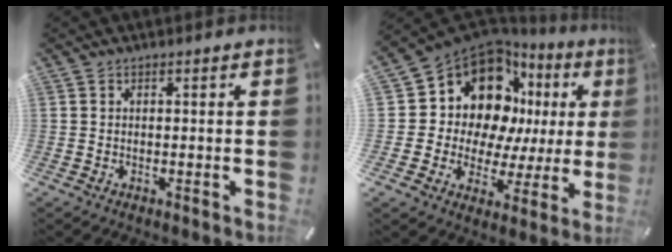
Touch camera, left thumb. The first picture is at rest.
{"total": 15.3, "force": [7.8, 11.2, 7.0], "torque": [-0.117, -0.081, 0.142]}